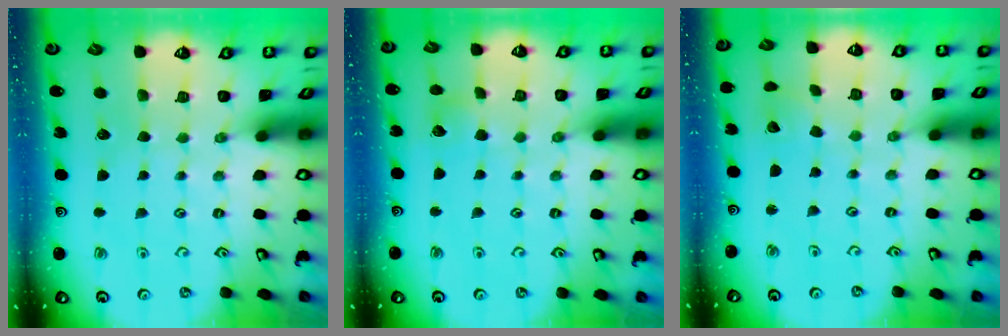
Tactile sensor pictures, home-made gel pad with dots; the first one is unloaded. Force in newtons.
{"total": 5.0, "press": 4.9, "slide": 0.5}
{"total": 2.0, "press": 2.0, "slide": 0.2}